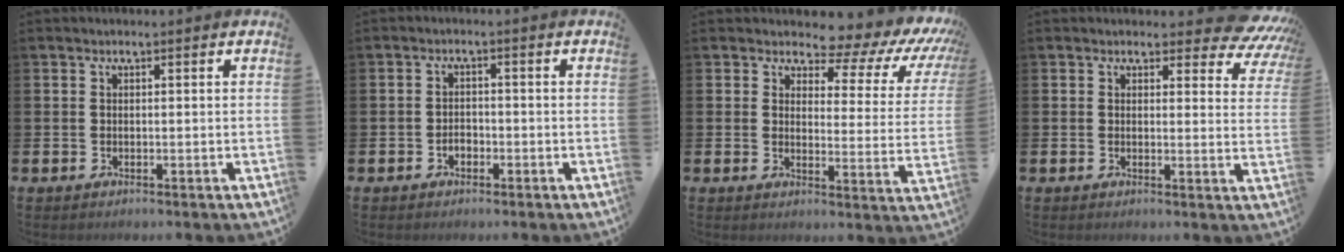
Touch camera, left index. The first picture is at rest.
{"total": 1.7, "force": [-0.9, 1.2, 0.8], "torque": [-0.017, 0.002, -0.020]}
{"total": 5.4, "force": [4.5, 2.4, 1.7], "torque": [-0.019, -0.054, 0.063]}
{"total": 3.7, "force": [3.0, 1.7, 1.3], "torque": [-0.005, -0.031, 0.044]}